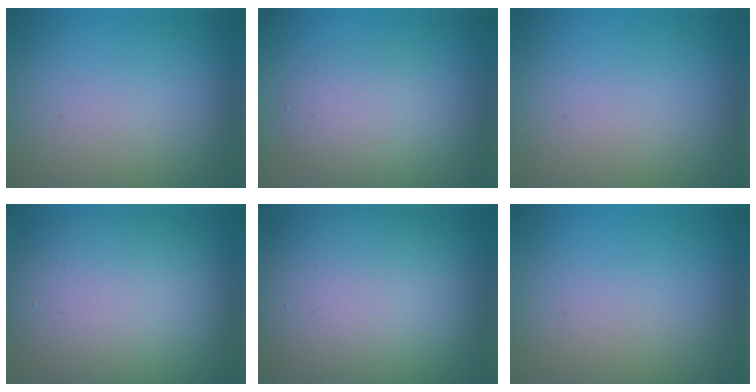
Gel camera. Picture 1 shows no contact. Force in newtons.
{"total": 2.9, "press": 2.9, "slide": 0.2}
{"total": 0.0}
{"total": 11.4, "press": 11.4, "slide": 1.0}
{"total": 14.6, "press": 14.6, "slide": 0.4}
{"total": 0.0}